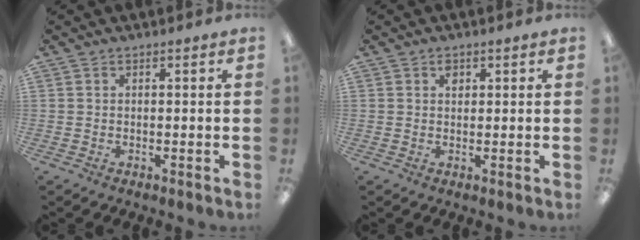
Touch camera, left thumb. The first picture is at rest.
{"total": 1.8, "force": [0.9, 1.3, 0.8], "torque": [-0.001, -0.003, 0.012]}